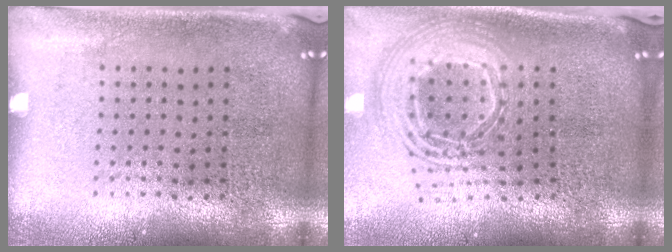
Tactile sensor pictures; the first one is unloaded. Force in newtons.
{"total": 2.6, "press": 1.9, "slide": 1.8}